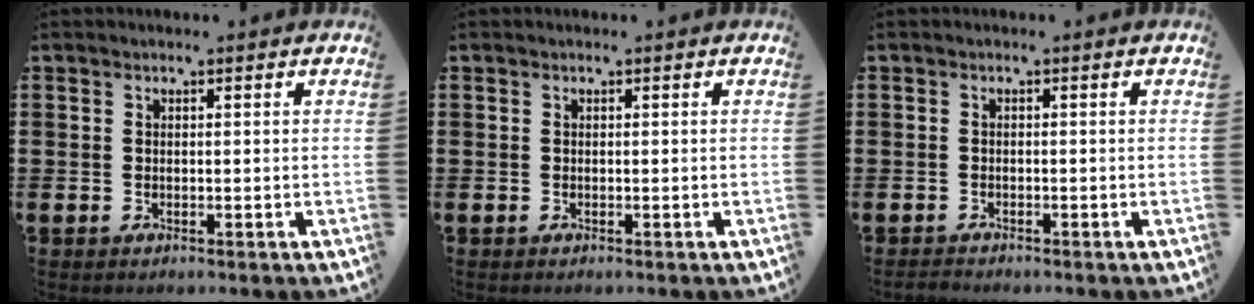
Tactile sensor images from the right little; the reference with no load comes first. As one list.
[{"total": 0.0}, {"total": 0.7, "force": [-0.7, 0.1, 0.1], "torque": [-0.004, -0.001, -0.014]}]